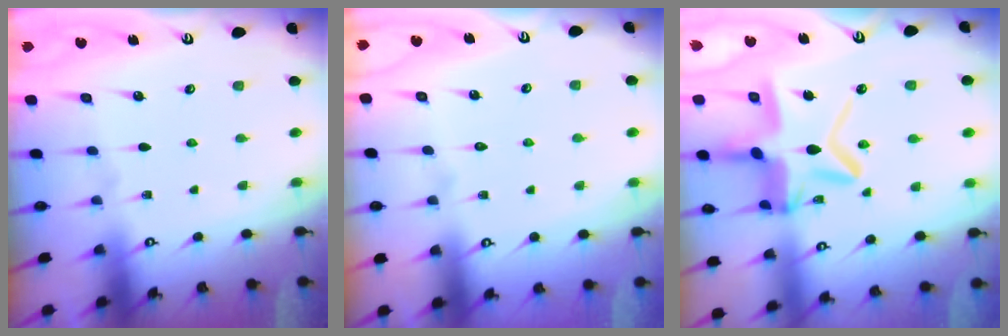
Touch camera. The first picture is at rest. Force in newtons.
{"total": 1.6, "press": 1.6, "slide": 0.1}
{"total": 15.4, "press": 15.4, "slide": 1.4}